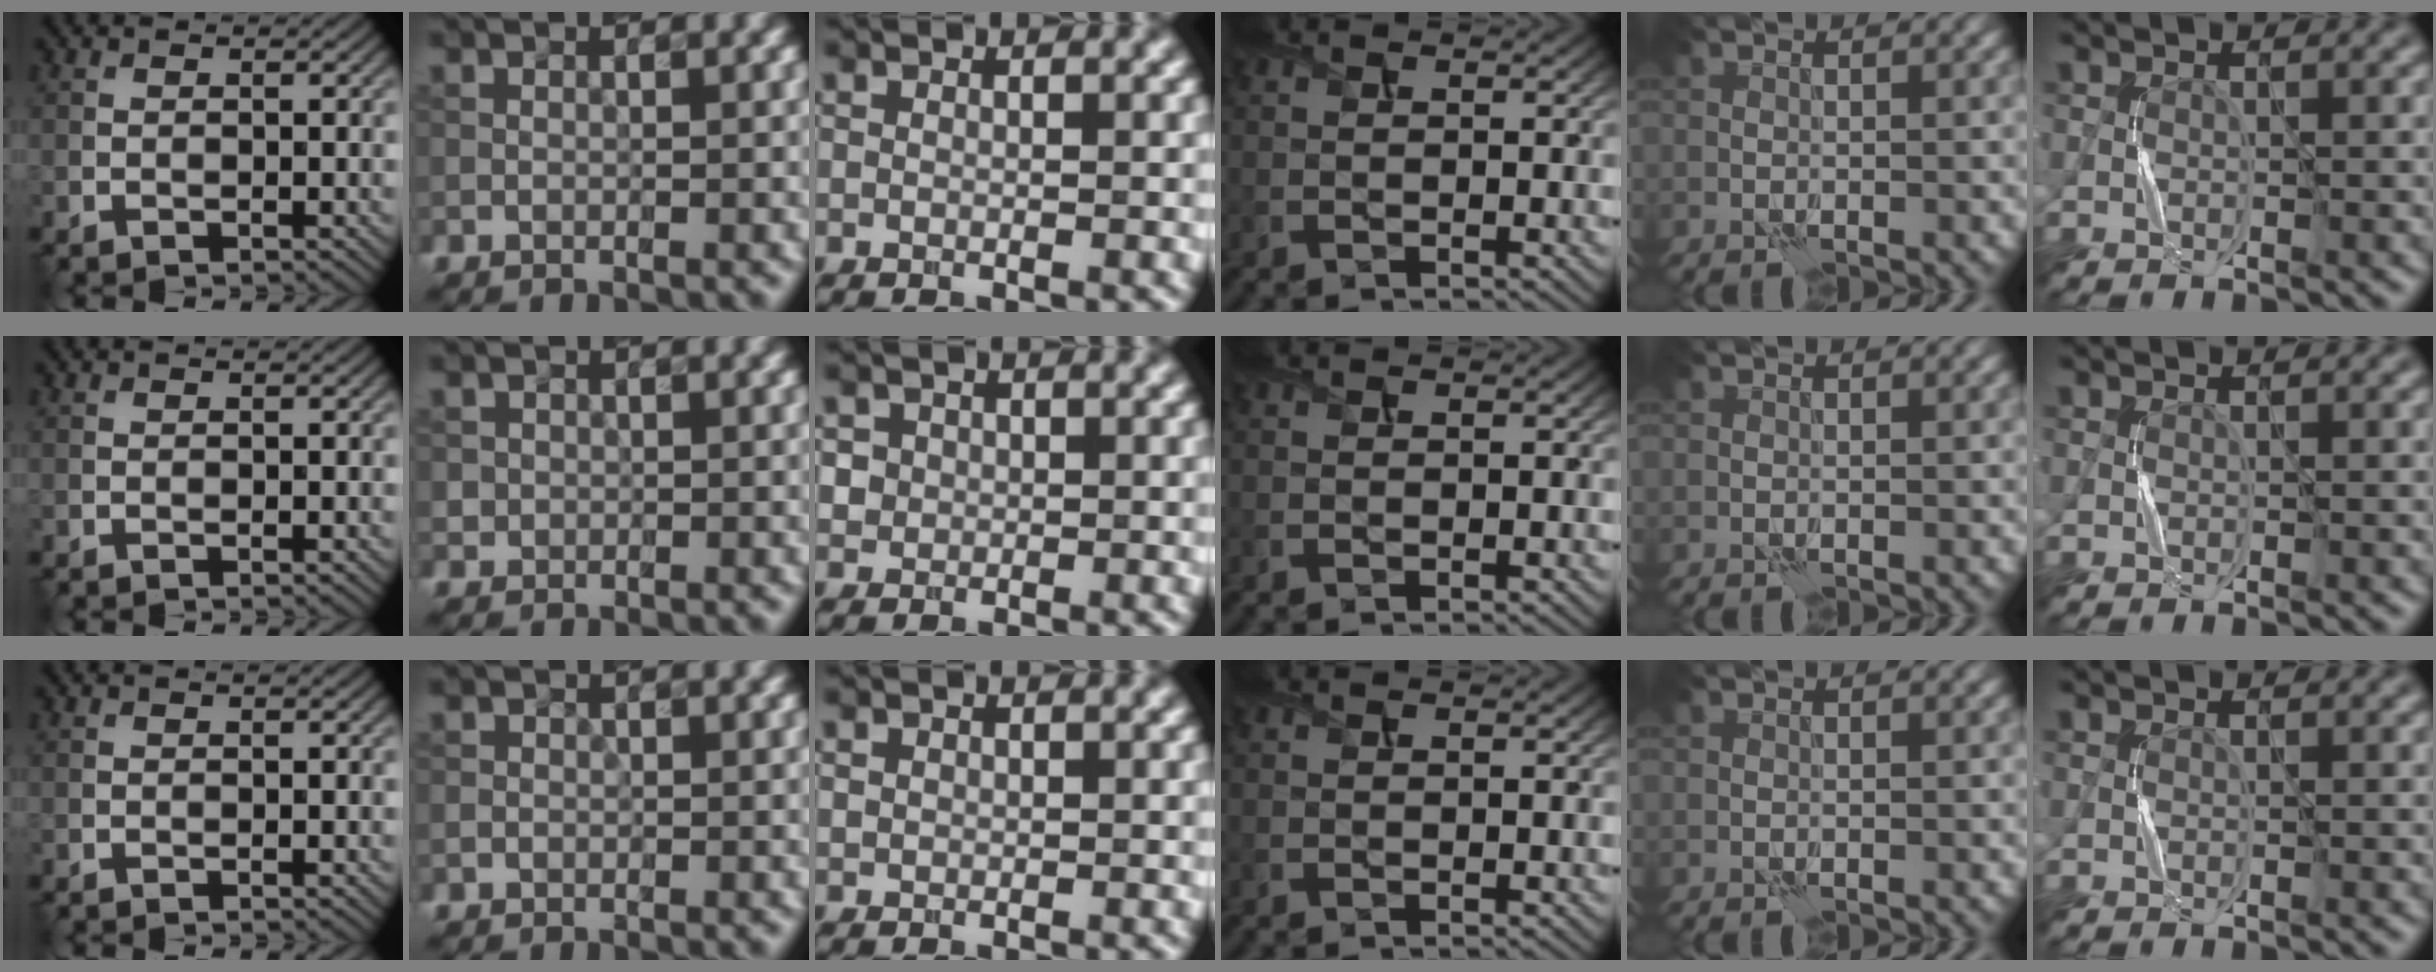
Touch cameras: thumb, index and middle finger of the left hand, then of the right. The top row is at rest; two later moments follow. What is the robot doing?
{"motion": "press", "object": "button"}